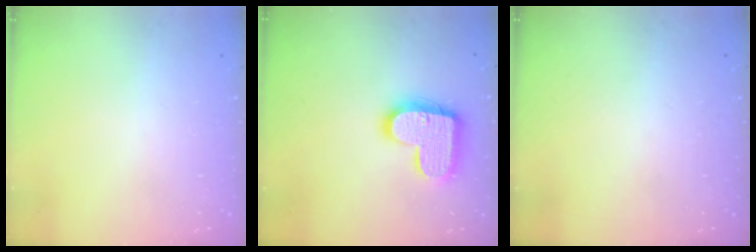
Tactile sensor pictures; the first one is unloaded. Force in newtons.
{"total": 17.1, "press": 17.1, "slide": 1.0}
{"total": 0.0}